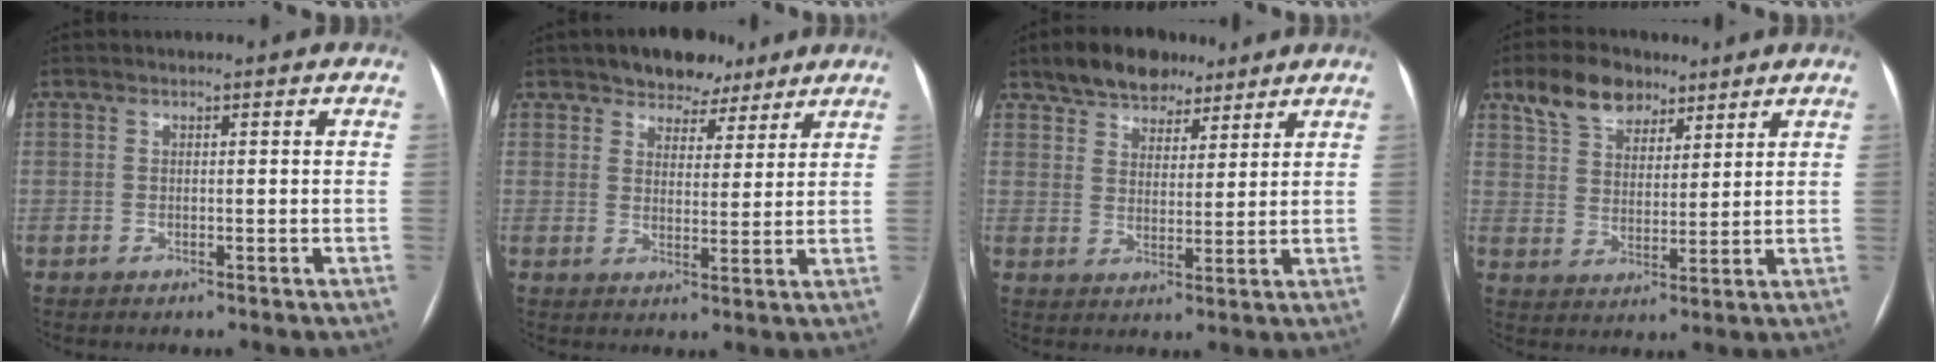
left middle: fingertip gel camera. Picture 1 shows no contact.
{"total": 6.7, "force": [5.1, 3.8, 2.2], "torque": [-0.019, 0.010, 0.079]}
{"total": 9.1, "force": [6.9, 4.8, 3.5], "torque": [-0.051, 0.018, 0.116]}
{"total": 8.8, "force": [6.1, 5.1, 3.7], "torque": [-0.071, 0.023, 0.113]}